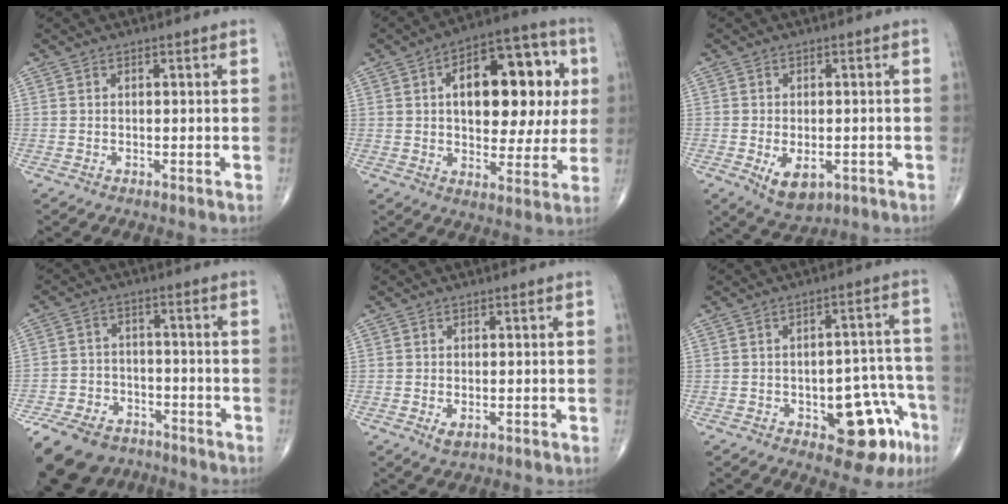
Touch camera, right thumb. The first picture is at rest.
{"total": 20.8, "force": [4.0, 11.3, 17.0], "torque": [-0.199, 0.018, 0.054]}
{"total": 6.6, "force": [-2.1, 3.9, 4.9], "torque": [-0.068, -0.001, -0.020]}
{"total": 18.8, "force": [-13.5, 10.8, 7.5], "torque": [-0.186, 0.037, -0.214]}
{"total": 2.3, "force": [-0.7, 1.2, 1.7], "torque": [-0.028, -0.001, -0.008]}
{"total": 12.8, "force": [-5.7, 6.4, 9.5], "torque": [-0.071, 0.050, -0.064]}